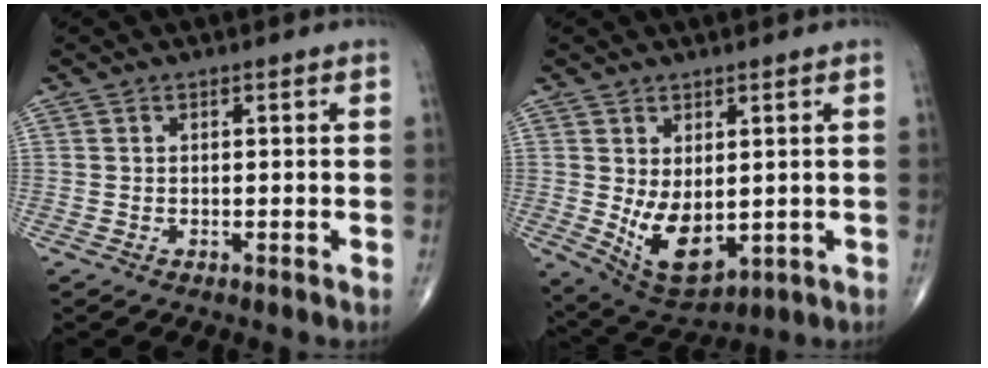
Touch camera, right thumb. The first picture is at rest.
{"total": 9.8, "force": [-0.4, 5.5, 8.1], "torque": [-0.123, -0.016, 0.021]}